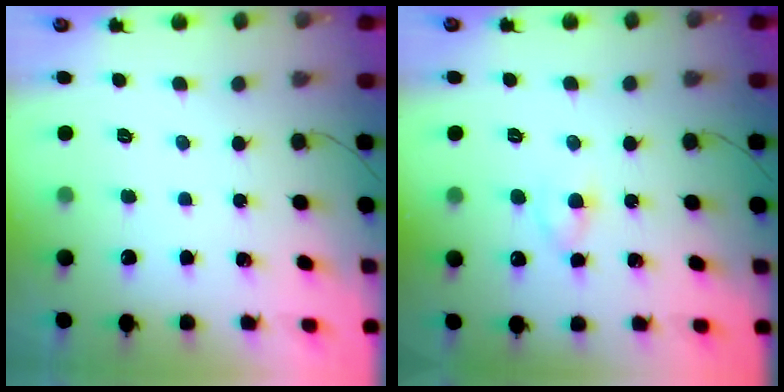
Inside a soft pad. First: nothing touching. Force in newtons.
{"total": 2.5, "press": 2.2, "slide": 1.2}